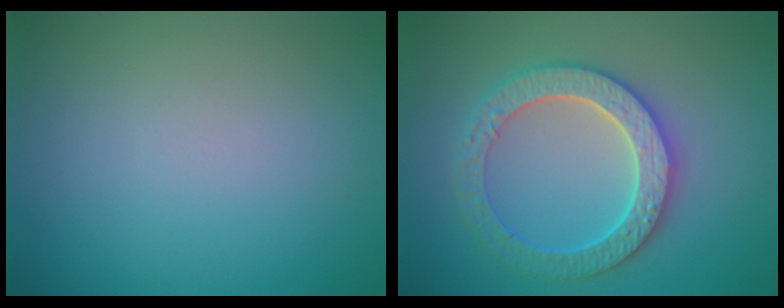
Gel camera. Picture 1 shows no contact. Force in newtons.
{"total": 4.3, "press": 4.2, "slide": 1.1}